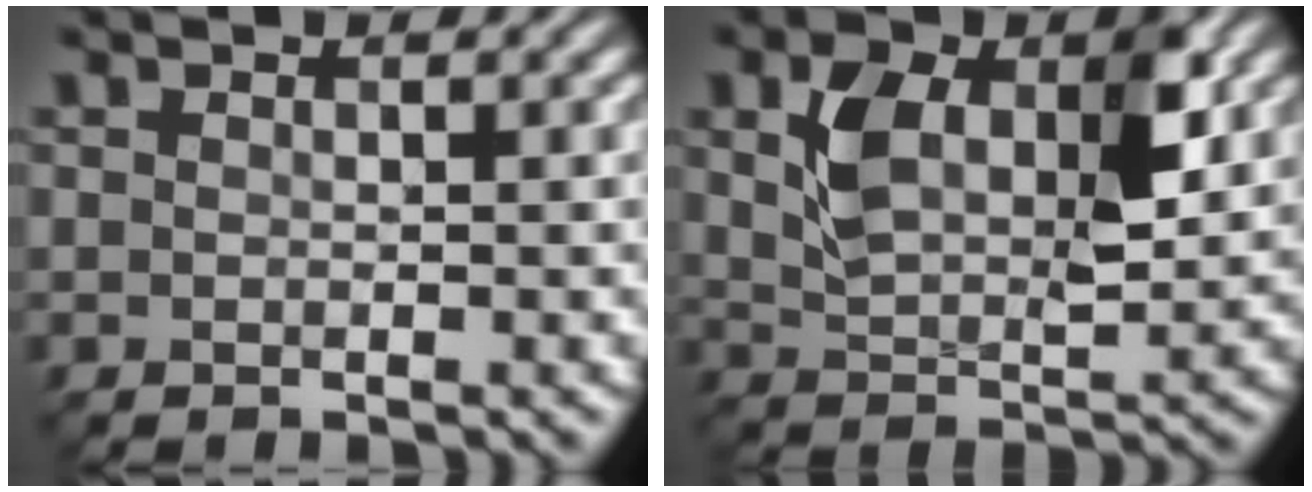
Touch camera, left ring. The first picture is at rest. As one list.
[{"total": 6.6, "force": [2.0, 3.6, 5.2], "torque": [-0.103, -0.003, 0.037]}]